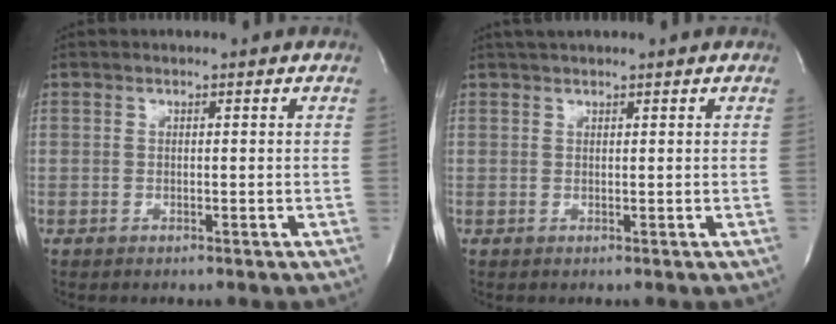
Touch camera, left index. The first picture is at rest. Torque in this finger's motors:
{"motor_torque": [-0.22, -0.28, 0.05, 0.08]}